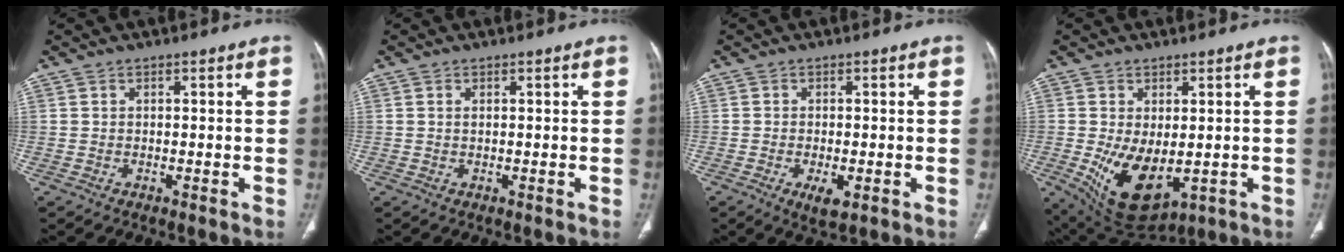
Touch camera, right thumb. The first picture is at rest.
{"total": 0.5, "force": [0.2, 0.2, 0.5], "torque": [-0.012, 0.001, 0.002]}
{"total": 3.9, "force": [-1.4, 1.6, 3.3], "torque": [-0.056, -0.007, -0.018]}
{"total": 11.4, "force": [-1.9, 6.4, 9.3], "torque": [-0.152, -0.018, -0.004]}